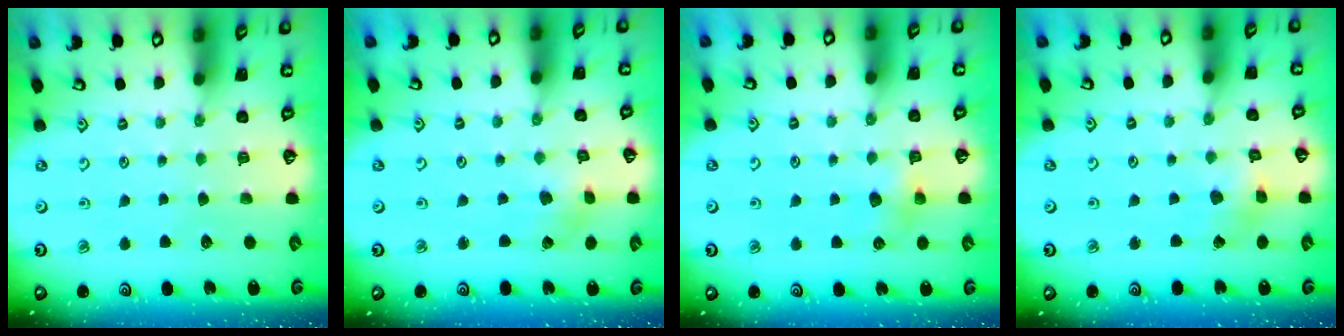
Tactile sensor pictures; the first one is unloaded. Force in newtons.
{"total": 2.5, "press": 2.4, "slide": 0.5}
{"total": 5.3, "press": 5.3, "slide": 0.6}
{"total": 2.9, "press": 2.9, "slide": 0.3}